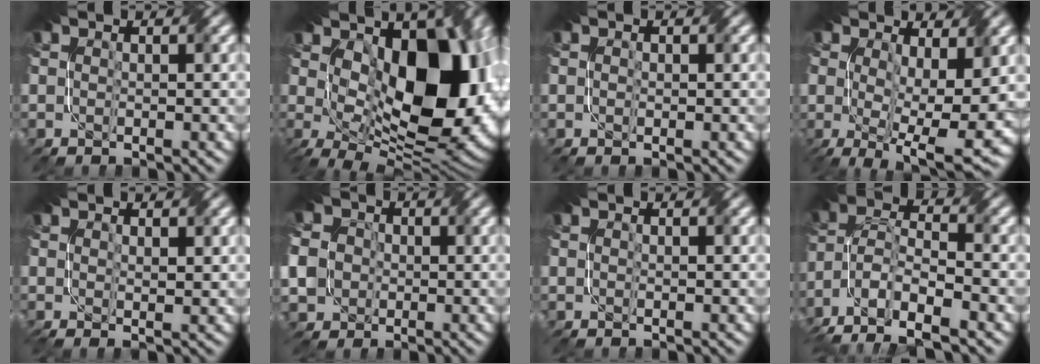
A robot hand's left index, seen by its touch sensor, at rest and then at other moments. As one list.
[{"total": 15.4, "force": [1.8, 8.7, 12.6], "torque": [-0.158, -0.011, 0.039]}, {"total": 0.7, "force": [0.0, 0.4, 0.5], "torque": [-0.009, -0.002, 0.003]}, {"total": 10.0, "force": [0.2, 4.9, 8.6], "torque": [-0.147, -0.028, 0.018]}, {"total": 1.3, "force": [0.5, 0.3, 1.2], "torque": [-0.017, -0.002, 0.016]}, {"total": 6.9, "force": [-0.6, 6.1, 3.2], "torque": [-0.085, 0.004, -0.027]}, {"total": 0.0}, {"total": 8.8, "force": [-6.0, 3.1, 5.7], "torque": [-0.109, -0.003, -0.118]}]